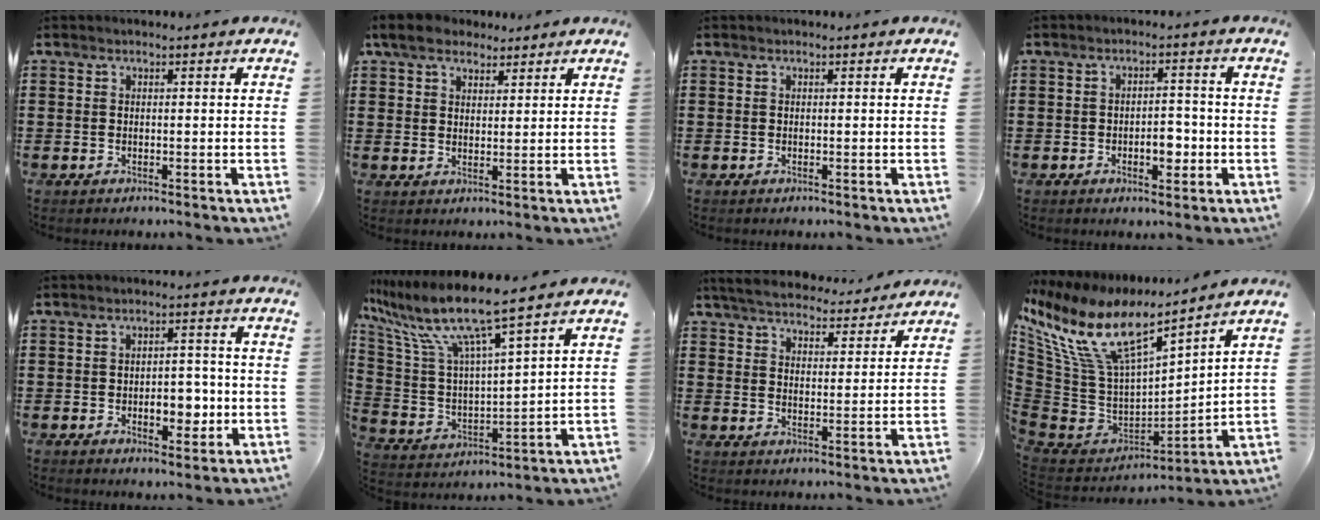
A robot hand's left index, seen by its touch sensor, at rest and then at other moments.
{"total": 5.1, "force": [3.9, 2.6, 2.2], "torque": [-0.050, 0.001, 0.070]}
{"total": 0.0}
{"total": 4.2, "force": [-1.3, 2.2, 3.4], "torque": [-0.053, 0.002, -0.026]}
{"total": 5.9, "force": [-1.4, 3.2, 4.7], "torque": [-0.069, 0.002, -0.029]}
{"total": 10.1, "force": [8.0, 0.4, 6.1], "torque": [-0.160, -0.059, 0.130]}
{"total": 5.5, "force": [5.3, 0.5, 1.1], "torque": [-0.046, -0.029, 0.094]}
{"total": 13.0, "force": [7.6, 5.1, 9.3], "torque": [-0.221, -0.050, 0.131]}